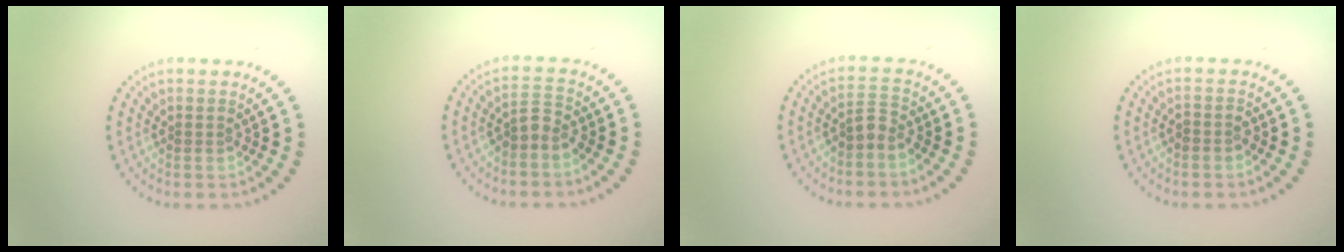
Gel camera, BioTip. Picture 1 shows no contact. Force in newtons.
{"total": 1.9, "press": 1.5, "slide": 1.2}
{"total": 1.9, "press": 1.5, "slide": 1.2}
{"total": 1.2, "press": 1.1, "slide": 0.6}